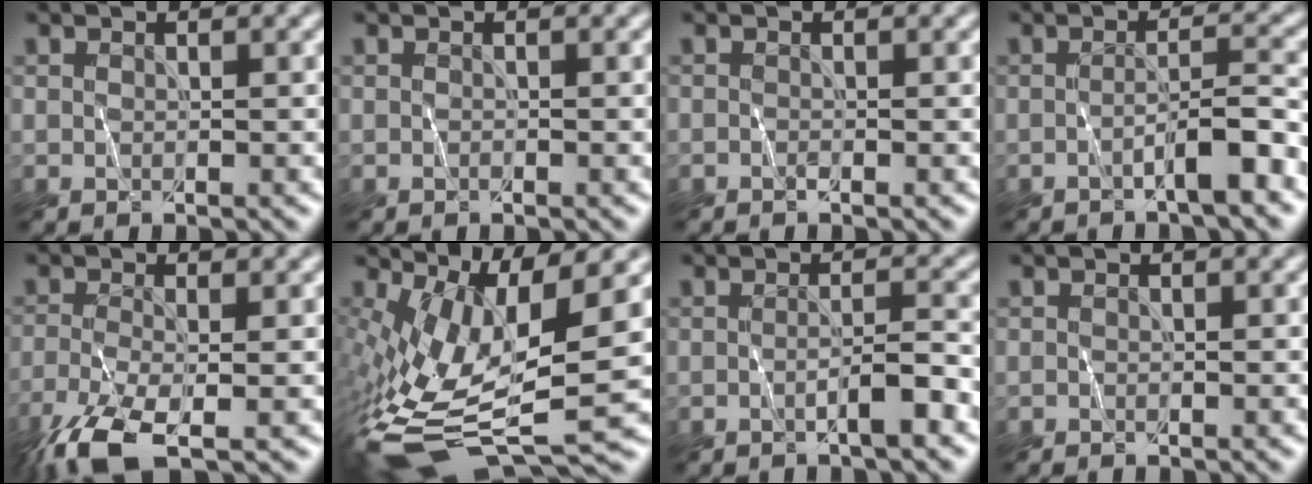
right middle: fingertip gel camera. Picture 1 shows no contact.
{"total": 0.0}
{"total": 0.0}
{"total": 3.1, "force": [-1.4, 0.4, 2.7], "torque": [-0.042, 0.012, -0.029]}
{"total": 6.3, "force": [-3.8, 2.0, 4.7], "torque": [-0.110, -0.018, -0.080]}
{"total": 13.4, "force": [-1.0, 4.7, 12.5], "torque": [-0.265, -0.015, -0.003]}
{"total": 2.1, "force": [-0.8, 0.2, 2.0], "torque": [-0.031, 0.002, -0.018]}
{"total": 0.0}